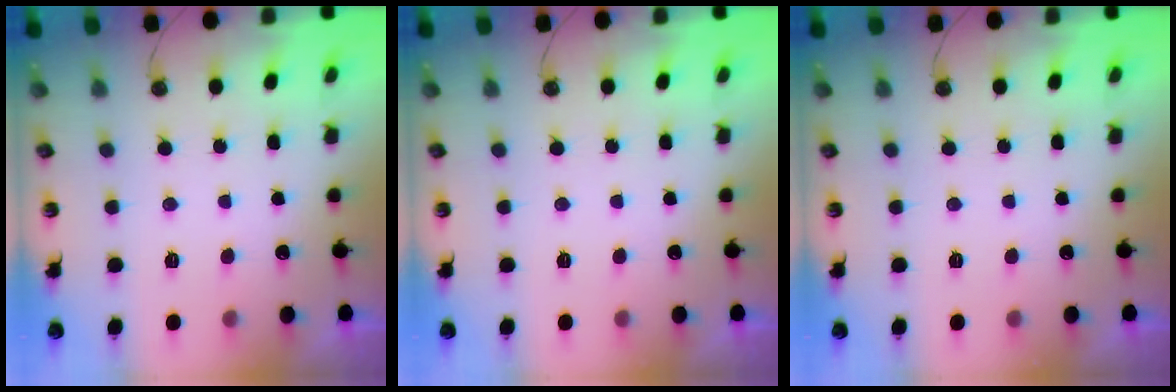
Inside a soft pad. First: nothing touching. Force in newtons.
{"total": 0.0}
{"total": 0.0}